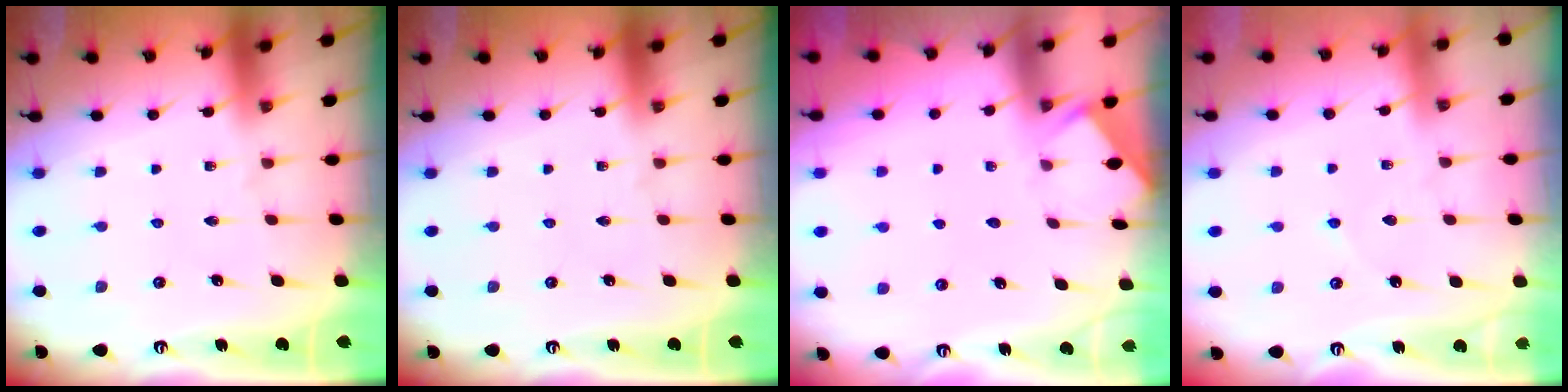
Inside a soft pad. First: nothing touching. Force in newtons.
{"total": 0.0}
{"total": 1.9, "press": 1.9, "slide": 0.3}
{"total": 2.5, "press": 2.5, "slide": 0.3}